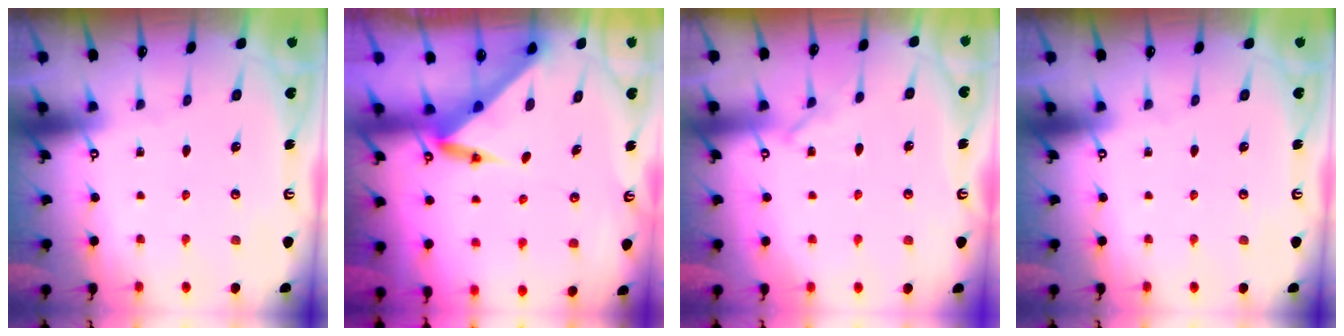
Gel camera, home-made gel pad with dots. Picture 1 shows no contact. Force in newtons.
{"total": 3.8, "press": 3.8, "slide": 0.2}
{"total": 4.5, "press": 4.5, "slide": 0.5}
{"total": 0.0}